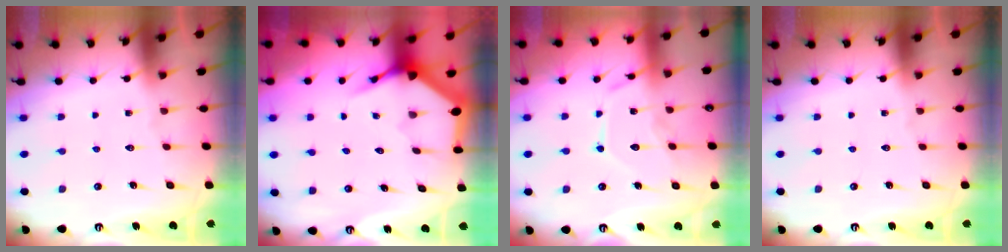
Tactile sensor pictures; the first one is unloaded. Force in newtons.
{"total": 3.7, "press": 3.7, "slide": 0.5}
{"total": 12.4, "press": 12.4, "slide": 1.1}
{"total": 0.0}